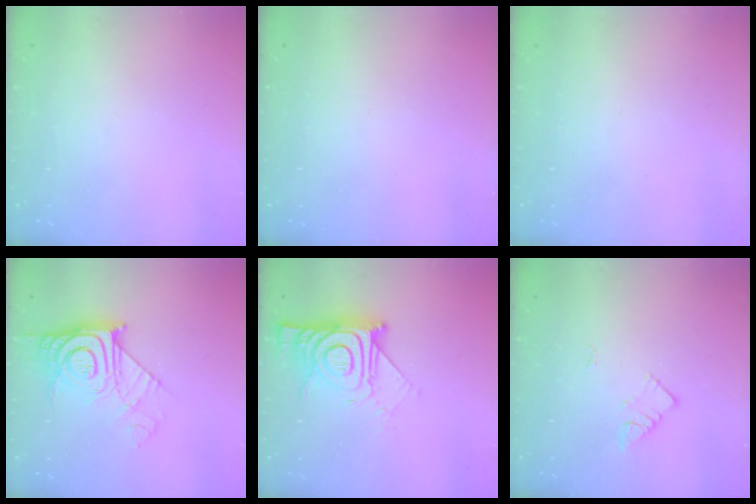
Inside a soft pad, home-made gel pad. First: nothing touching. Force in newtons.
{"total": 0.0}
{"total": 1.5, "press": 1.5, "slide": 0.1}
{"total": 14.2, "press": 14.2, "slide": 1.2}
{"total": 16.7, "press": 16.7, "slide": 1.2}
{"total": 3.4, "press": 3.4, "slide": 0.2}